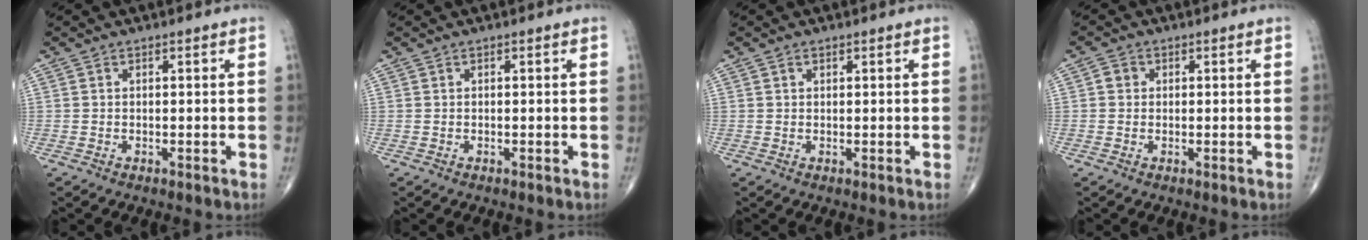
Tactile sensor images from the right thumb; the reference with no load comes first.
{"total": 0.0}
{"total": 0.8, "force": [0.5, 0.5, 0.3], "torque": [-0.002, -0.002, 0.007]}
{"total": 1.8, "force": [0.2, 1.6, 0.6], "torque": [-0.003, 0.003, 0.000]}